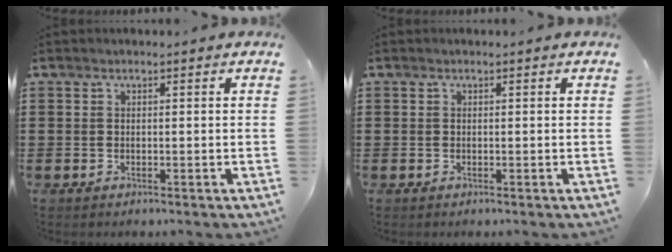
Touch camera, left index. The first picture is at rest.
{"total": 0.0}